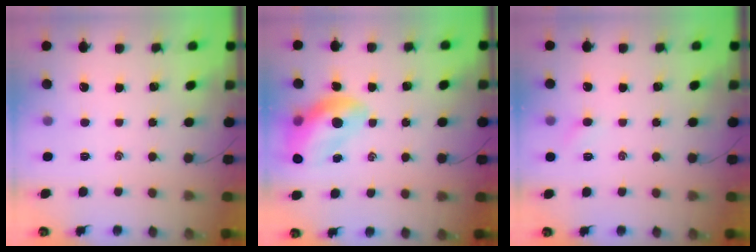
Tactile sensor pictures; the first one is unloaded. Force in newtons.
{"total": 12.6, "press": 12.1, "slide": 3.4}
{"total": 2.4, "press": 2.3, "slide": 0.7}